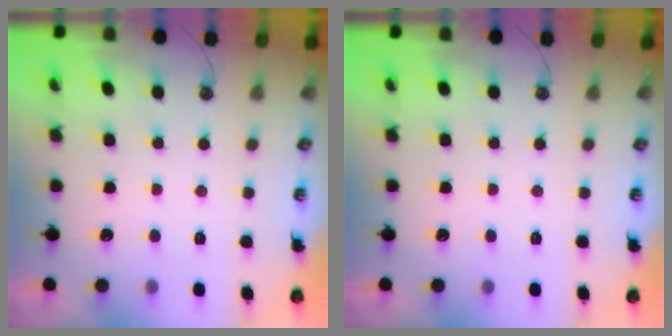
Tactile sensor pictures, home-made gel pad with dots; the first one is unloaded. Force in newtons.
{"total": 0.0}